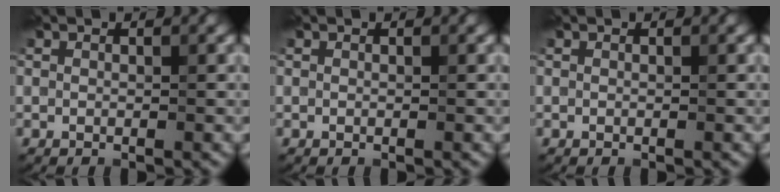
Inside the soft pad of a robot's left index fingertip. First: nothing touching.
{"total": 0.0}
{"total": 0.0}